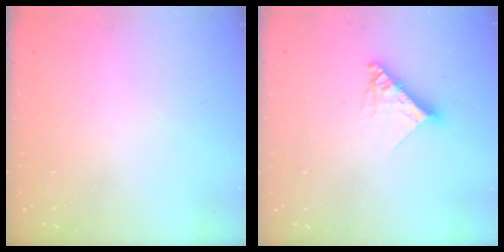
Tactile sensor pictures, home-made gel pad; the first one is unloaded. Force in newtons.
{"total": 11.7, "press": 11.6, "slide": 1.1}